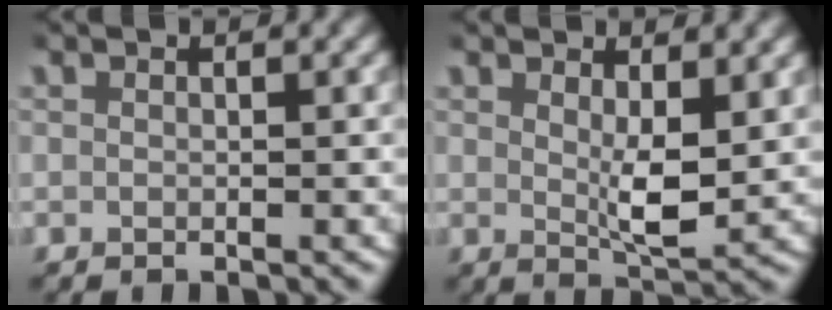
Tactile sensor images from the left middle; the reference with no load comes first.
{"total": 3.3, "force": [1.6, 0.9, 2.7], "torque": [-0.048, -0.020, 0.031]}